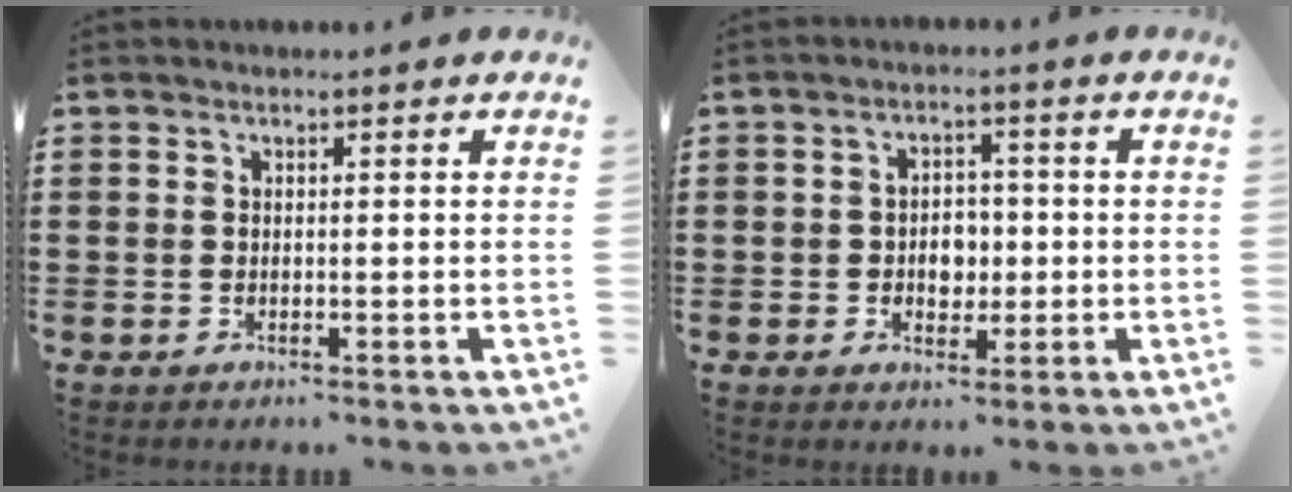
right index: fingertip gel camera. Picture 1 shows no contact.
{"total": 3.5, "force": [-0.5, 2.8, 2.2], "torque": [-0.040, 0.003, -0.014]}